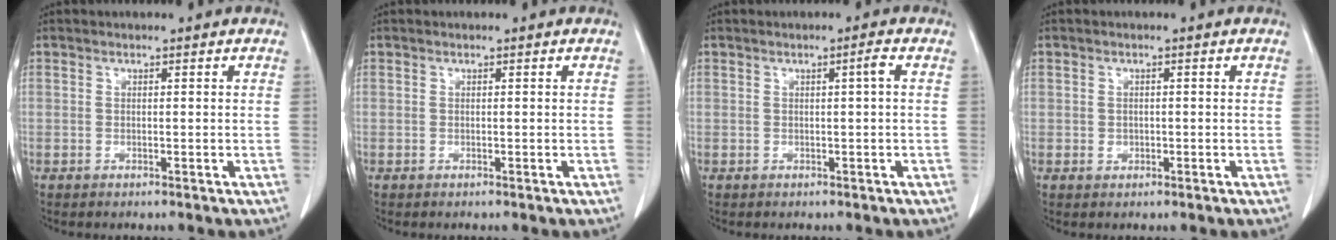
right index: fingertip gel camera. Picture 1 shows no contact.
{"total": 0.0}
{"total": 1.2, "force": [0.2, -0.2, 1.2], "torque": [-0.019, 0.002, 0.003]}
{"total": 1.1, "force": [-0.2, 1.0, 0.3], "torque": [-0.006, 0.002, -0.001]}